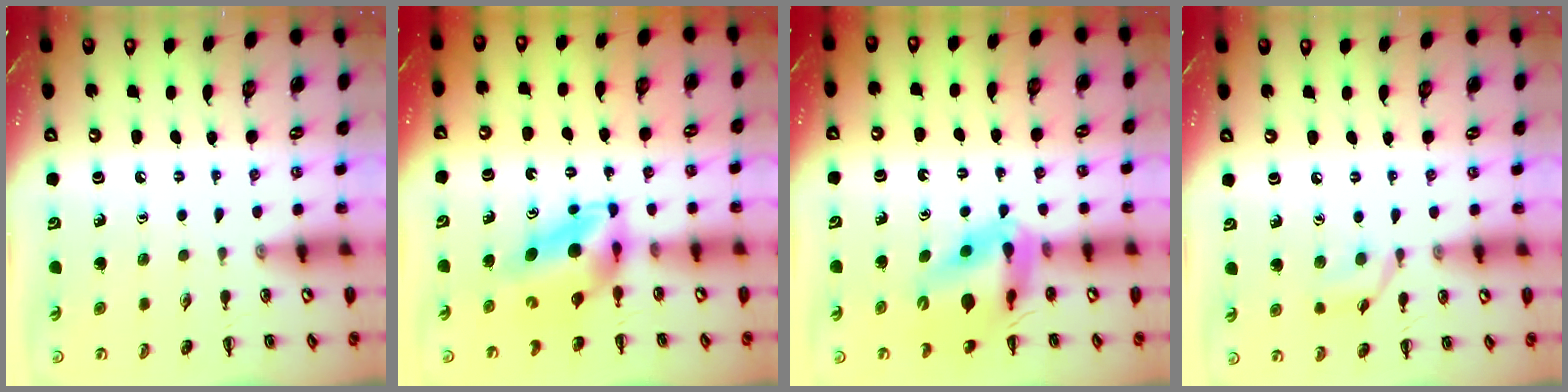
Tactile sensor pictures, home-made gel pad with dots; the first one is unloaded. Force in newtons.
{"total": 5.8, "press": 5.6, "slide": 1.5}
{"total": 10.4, "press": 9.8, "slide": 3.3}
{"total": 7.4, "press": 7.3, "slide": 0.8}